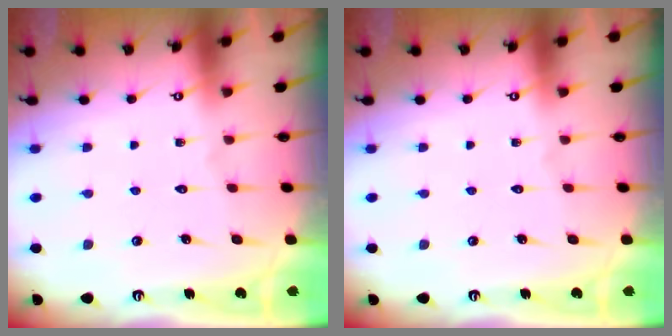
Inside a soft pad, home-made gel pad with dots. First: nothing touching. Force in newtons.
{"total": 0.0}